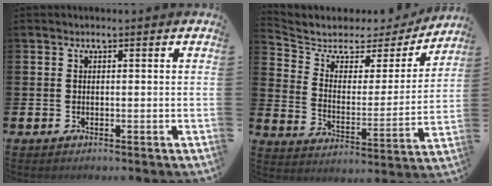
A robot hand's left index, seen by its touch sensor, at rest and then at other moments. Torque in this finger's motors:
{"motor_torque": [0.89, -1.25, 0.06, -0.01]}